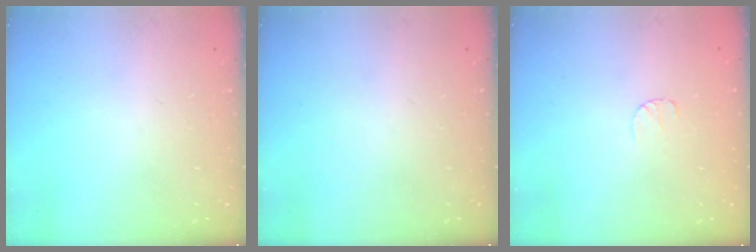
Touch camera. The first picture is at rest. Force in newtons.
{"total": 0.0}
{"total": 3.8, "press": 3.8, "slide": 0.4}